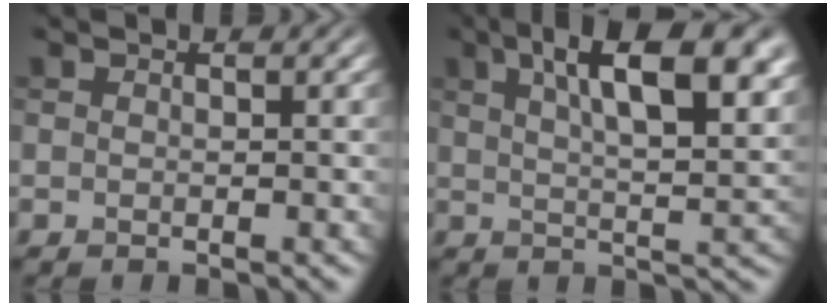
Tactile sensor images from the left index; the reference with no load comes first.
{"total": 11.4, "force": [4.9, 4.0, 9.5], "torque": [-0.115, 0.015, 0.067]}